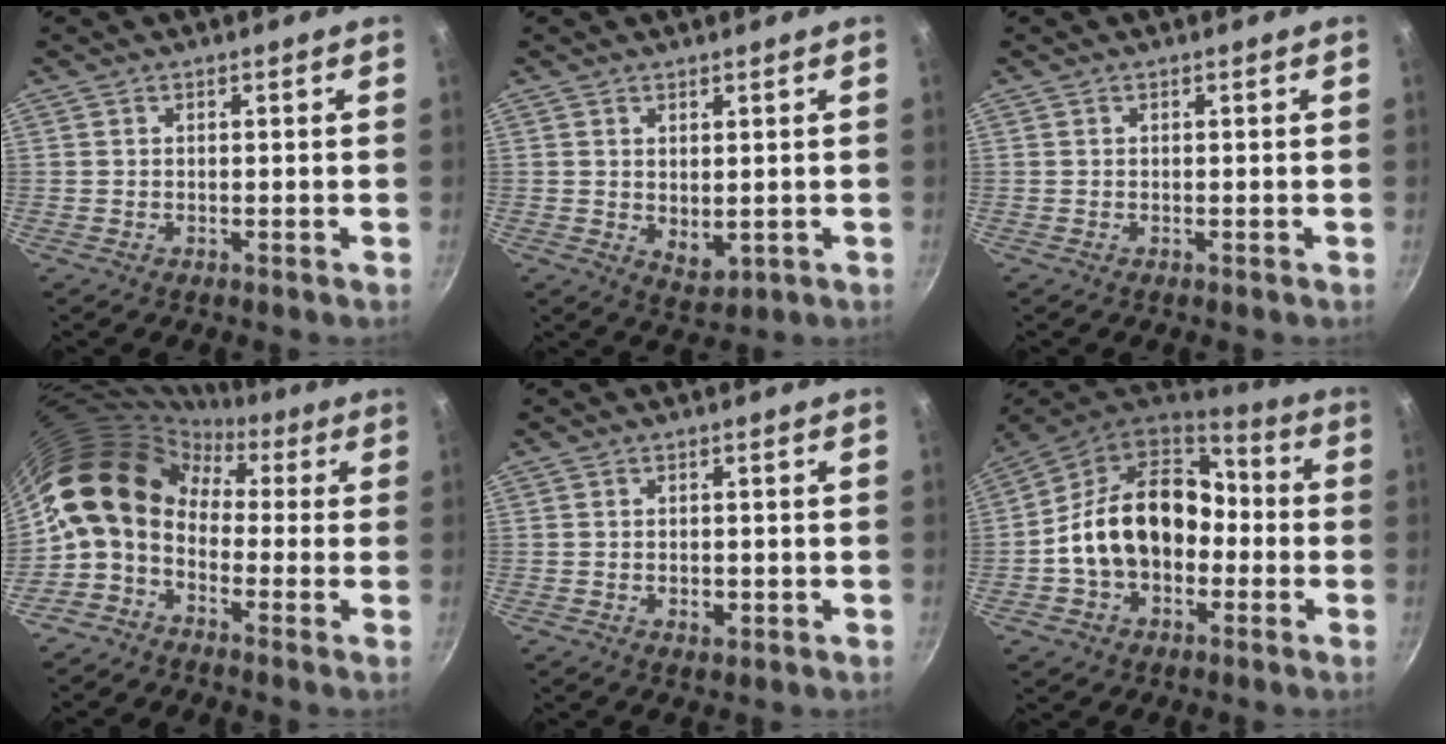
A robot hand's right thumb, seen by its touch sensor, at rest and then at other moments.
{"total": 4.0, "force": [0.7, 2.4, 3.0], "torque": [-0.039, -0.017, 0.019]}
{"total": 0.0}
{"total": 13.6, "force": [-0.2, 10.2, 8.9], "torque": [-0.139, 0.043, -0.029]}
{"total": 2.3, "force": [-0.7, 1.5, 1.7], "torque": [-0.025, 0.001, -0.009]}
{"total": 18.8, "force": [-1.9, 13.9, 12.5], "torque": [-0.188, 0.059, -0.038]}